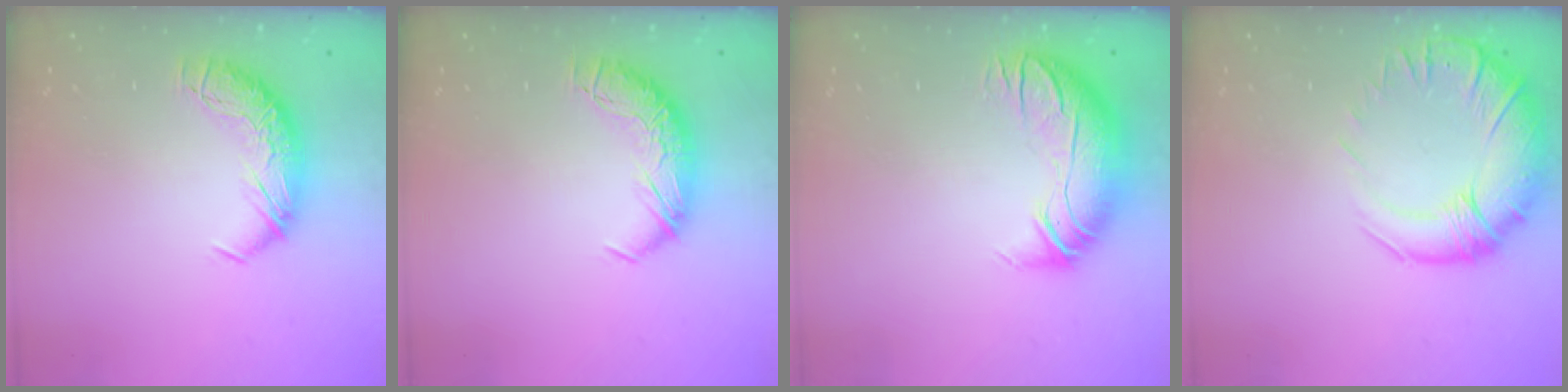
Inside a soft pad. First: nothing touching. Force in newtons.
{"total": 0.0}
{"total": 3.0, "press": 0.6, "slide": 2.9}
{"total": 5.1, "press": 3.2, "slide": 3.9}